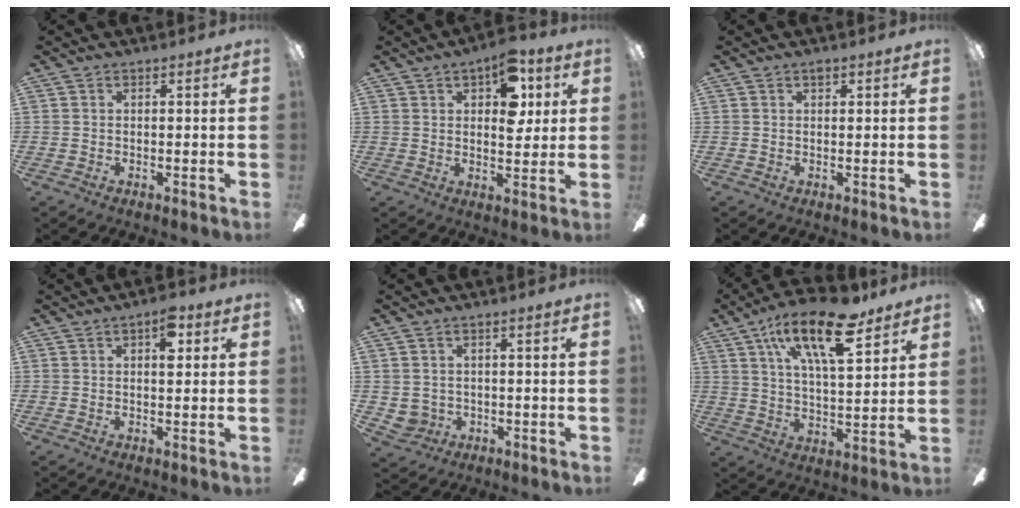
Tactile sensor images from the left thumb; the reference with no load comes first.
{"total": 11.9, "force": [5.1, 6.2, 8.8], "torque": [-0.116, -0.005, 0.086]}
{"total": 1.2, "force": [0.7, 0.6, 0.7], "torque": [0.000, -0.004, 0.010]}
{"total": 5.4, "force": [2.7, 2.3, 4.1], "torque": [-0.047, -0.008, 0.036]}
{"total": 3.1, "force": [0.8, 2.9, 0.3], "torque": [-0.015, 0.004, 0.017]}
{"total": 20.0, "force": [12.1, 7.7, 14.0], "torque": [-0.229, -0.052, 0.197]}